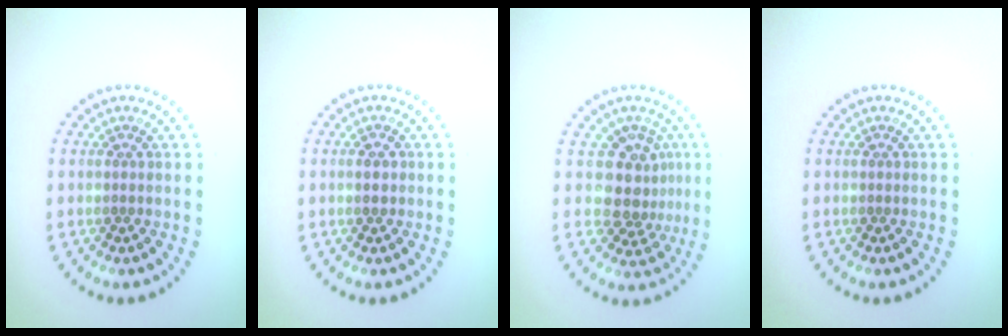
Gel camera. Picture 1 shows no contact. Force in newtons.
{"total": 1.6, "press": 1.6, "slide": 0.3}
{"total": 3.9, "press": 3.1, "slide": 2.3}
{"total": 0.0}